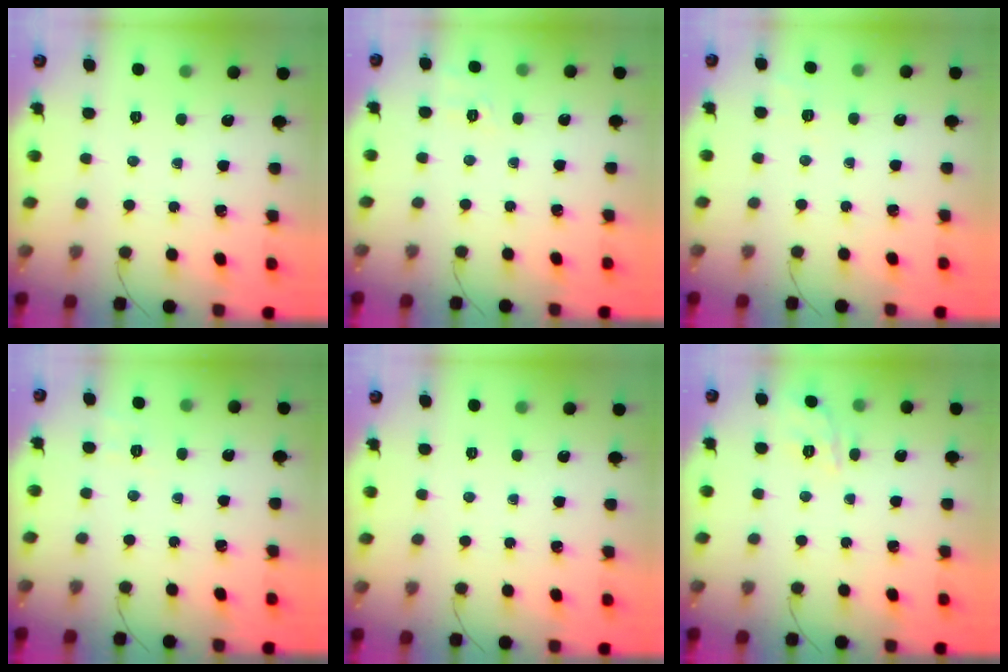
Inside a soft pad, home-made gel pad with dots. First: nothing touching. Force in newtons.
{"total": 1.9, "press": 0.7, "slide": 1.7}
{"total": 2.2, "press": 0.9, "slide": 2.0}
{"total": 1.9, "press": 1.0, "slide": 1.6}
{"total": 0.0}
{"total": 10.1, "press": 10.0, "slide": 1.4}